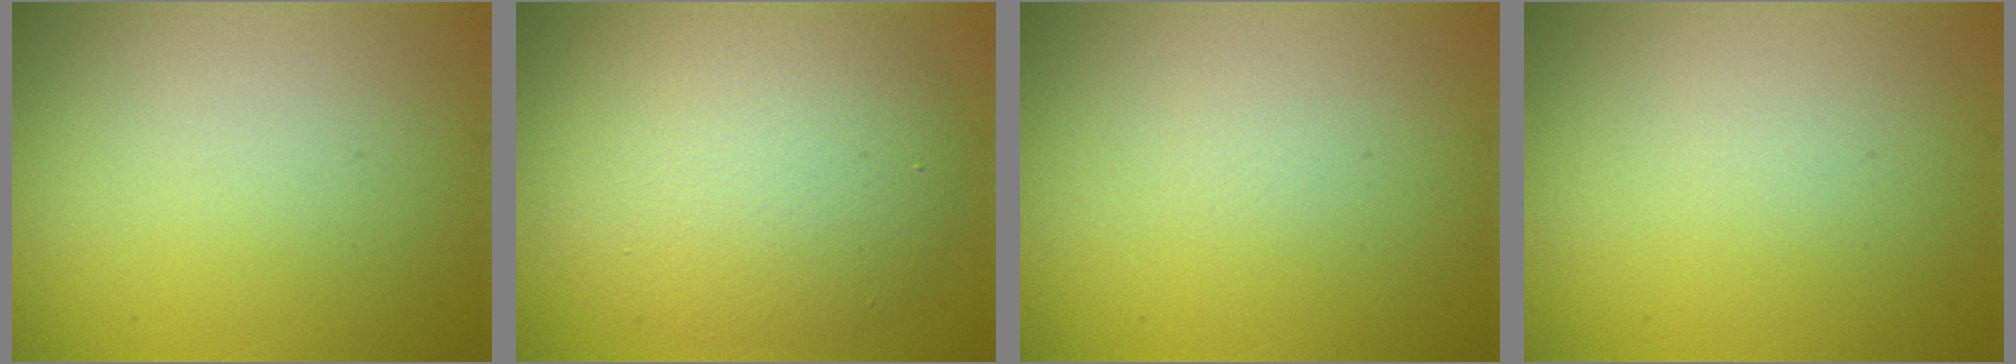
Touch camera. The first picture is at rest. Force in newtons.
{"total": 7.3, "press": 7.3, "slide": 0.4}
{"total": 0.0}
{"total": 0.0}